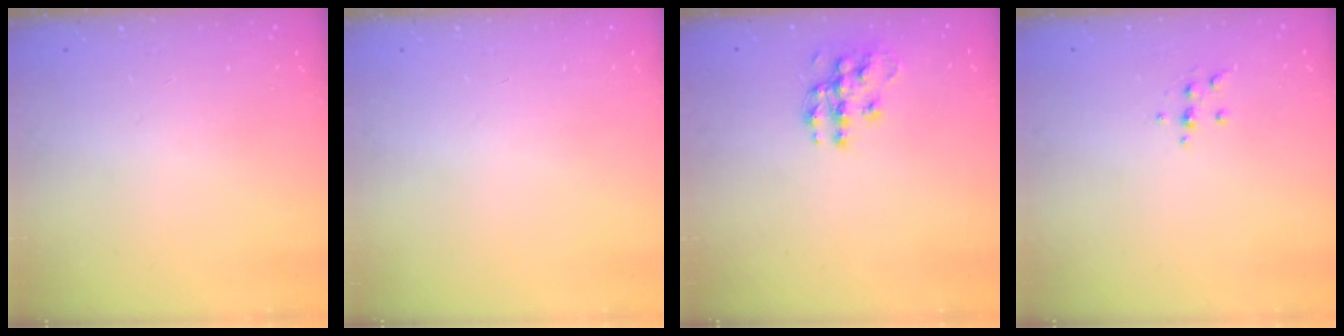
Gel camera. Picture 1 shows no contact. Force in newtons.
{"total": 0.0}
{"total": 11.3, "press": 11.3, "slide": 0.7}
{"total": 3.5, "press": 3.3, "slide": 1.0}